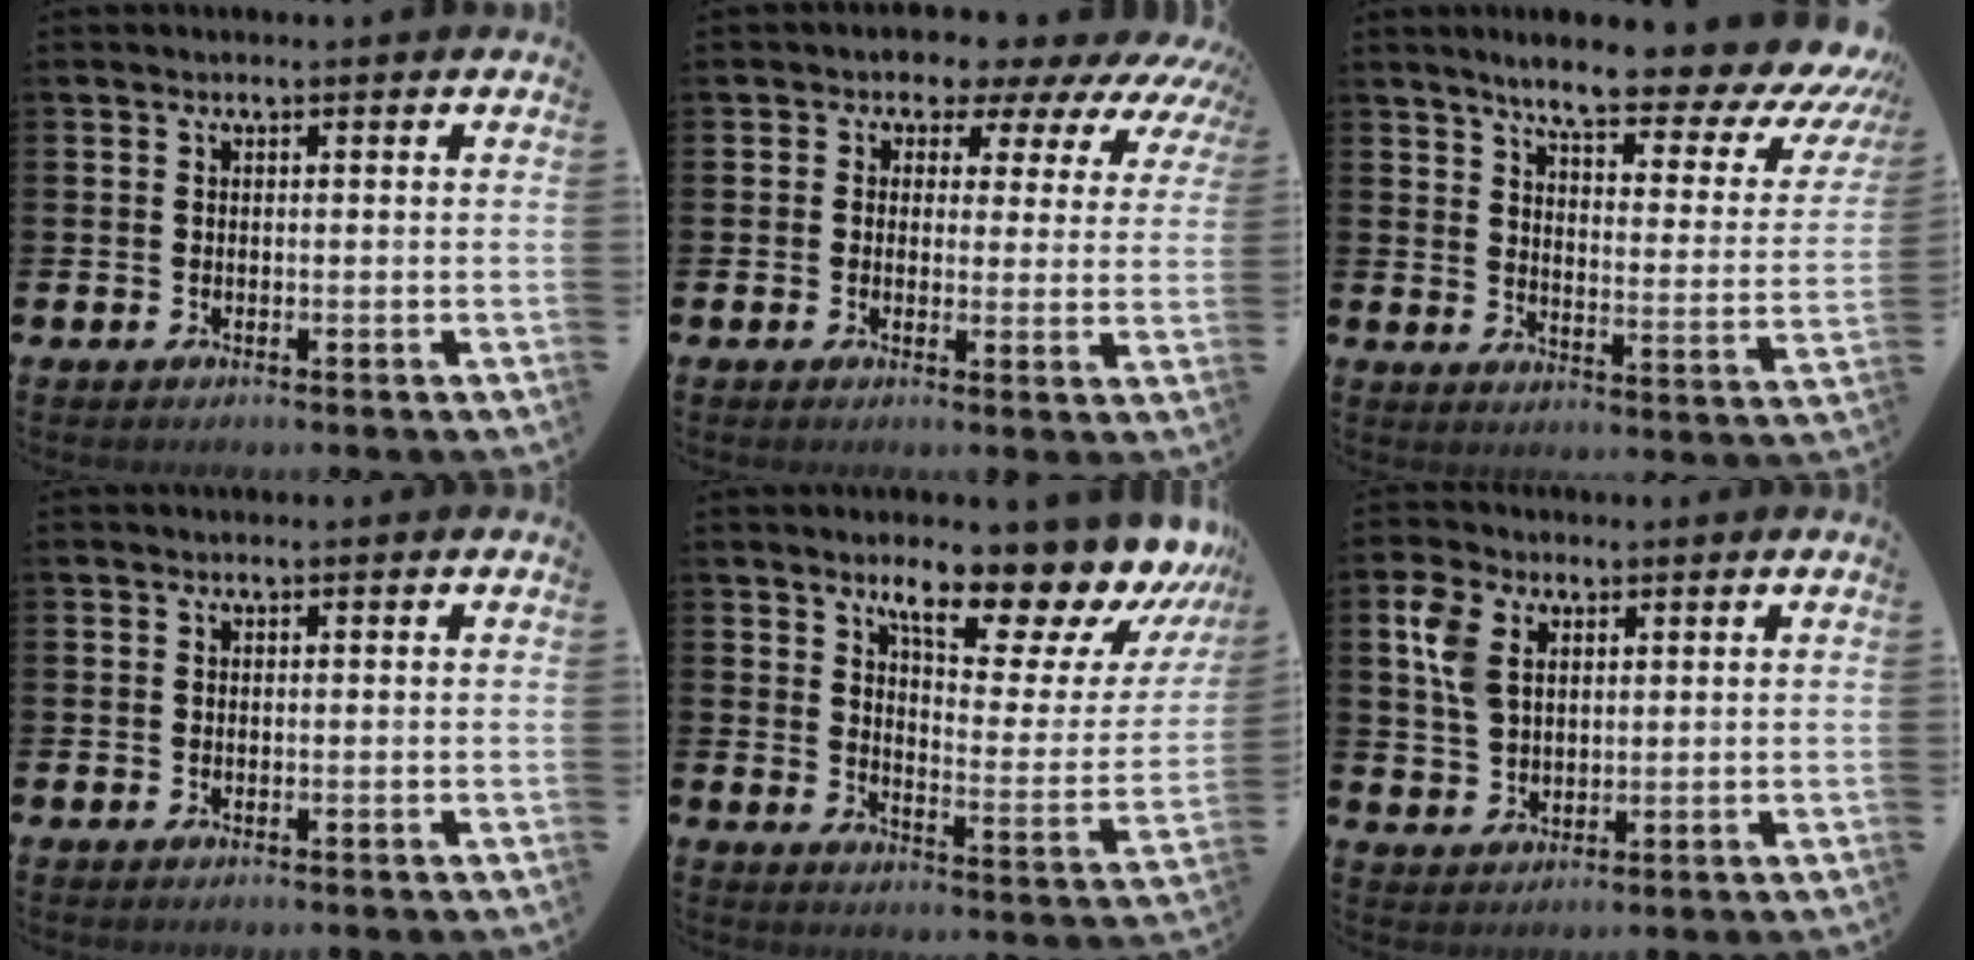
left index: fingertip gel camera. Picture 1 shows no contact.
{"total": 3.5, "force": [2.4, 2.6, 0.5], "torque": [-0.012, -0.030, 0.026]}
{"total": 8.5, "force": [6.9, 1.4, 4.6], "torque": [-0.093, -0.053, 0.105]}
{"total": 0.0}
{"total": 12.3, "force": [10.1, 3.5, 6.0], "torque": [-0.105, -0.074, 0.170]}
{"total": 6.3, "force": [3.1, 4.2, 3.6], "torque": [-0.074, 0.013, 0.055]}